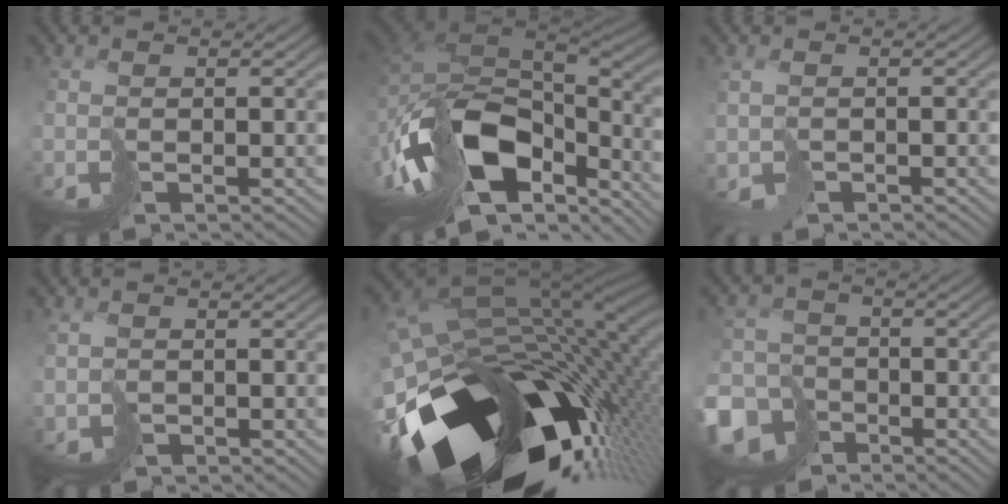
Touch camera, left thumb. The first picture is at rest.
{"total": 18.0, "force": [-7.4, 9.3, 13.6], "torque": [-0.310, -0.030, -0.118]}
{"total": 2.1, "force": [-0.6, 1.6, 1.3], "torque": [-0.038, -0.010, -0.014]}
{"total": 2.3, "force": [0.1, 1.9, 1.3], "torque": [-0.038, -0.013, 0.002]}
{"total": 20.2, "force": [-8.6, 11.2, 14.5], "torque": [-0.306, -0.056, -0.115]}
{"total": 12.0, "force": [-7.1, 8.3, 5.1], "torque": [-0.124, -0.045, -0.137]}